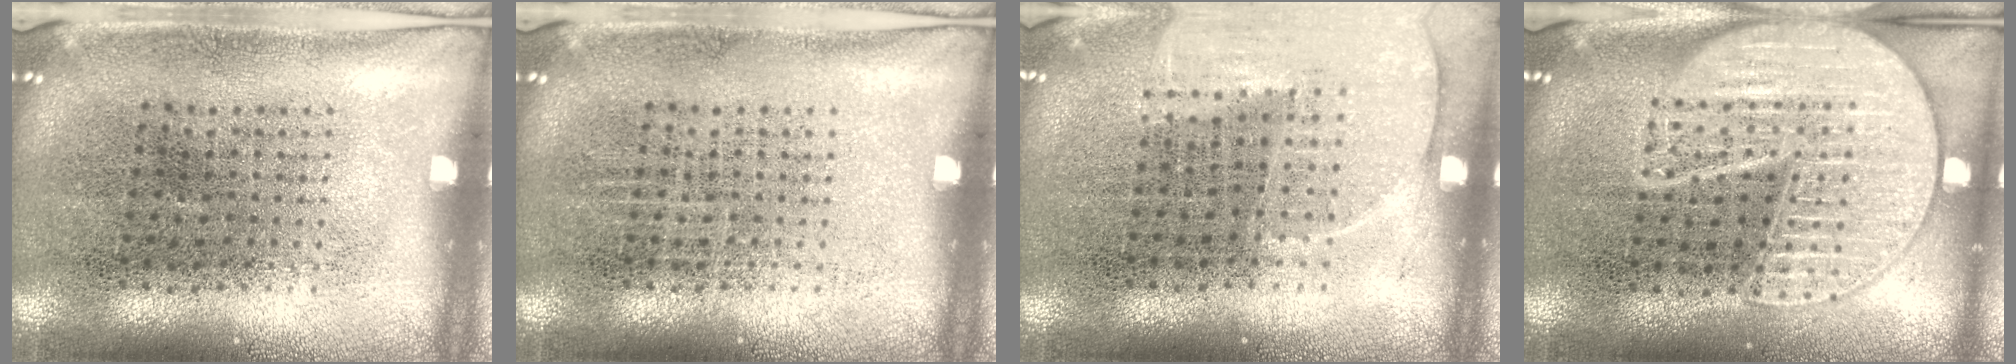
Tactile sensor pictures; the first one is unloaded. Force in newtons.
{"total": 0.0}
{"total": 1.3, "press": 1.3, "slide": 0.3}
{"total": 2.7, "press": 2.7, "slide": 0.2}